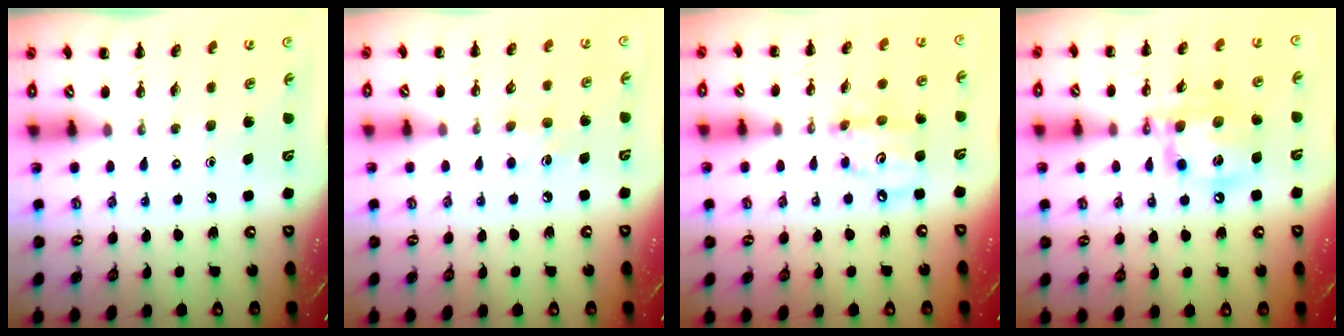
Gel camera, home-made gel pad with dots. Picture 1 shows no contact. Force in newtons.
{"total": 4.8, "press": 4.6, "slide": 1.3}
{"total": 7.7, "press": 7.6, "slide": 1.4}
{"total": 14.1, "press": 13.9, "slide": 2.1}